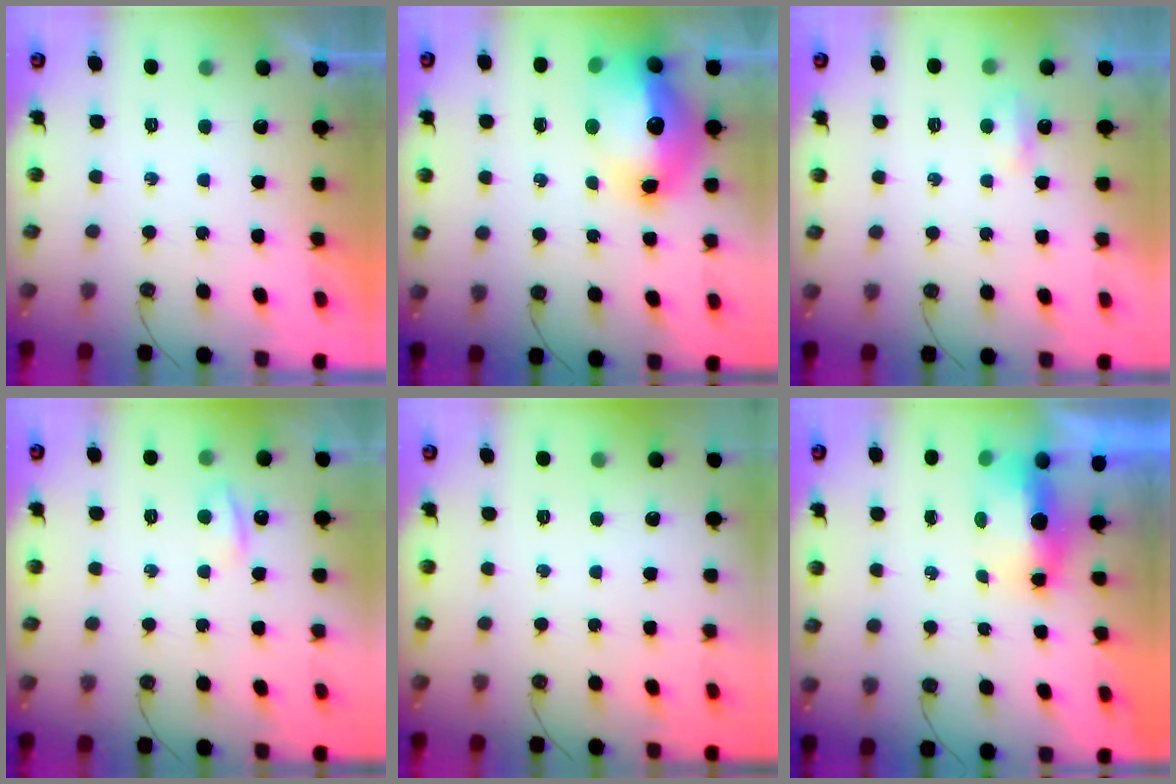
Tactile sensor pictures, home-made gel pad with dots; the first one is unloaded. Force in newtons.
{"total": 19.9, "press": 19.2, "slide": 5.2}
{"total": 2.9, "press": 2.8, "slide": 0.6}
{"total": 4.1, "press": 4.1, "slide": 0.6}
{"total": 0.0}
{"total": 6.6, "press": 6.3, "slide": 1.9}